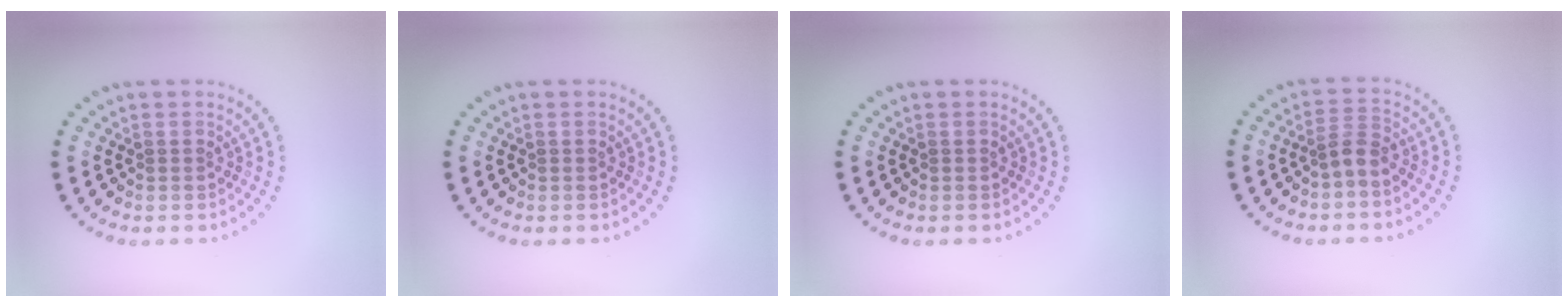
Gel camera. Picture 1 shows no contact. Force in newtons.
{"total": 0.0}
{"total": 0.0}
{"total": 2.0, "press": 1.5, "slide": 1.3}